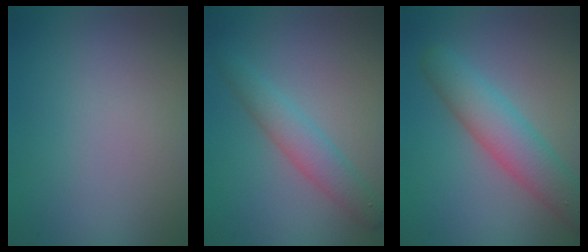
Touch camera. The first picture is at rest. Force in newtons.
{"total": 3.1, "press": 3.1, "slide": 0.1}
{"total": 5.2, "press": 5.2, "slide": 0.2}